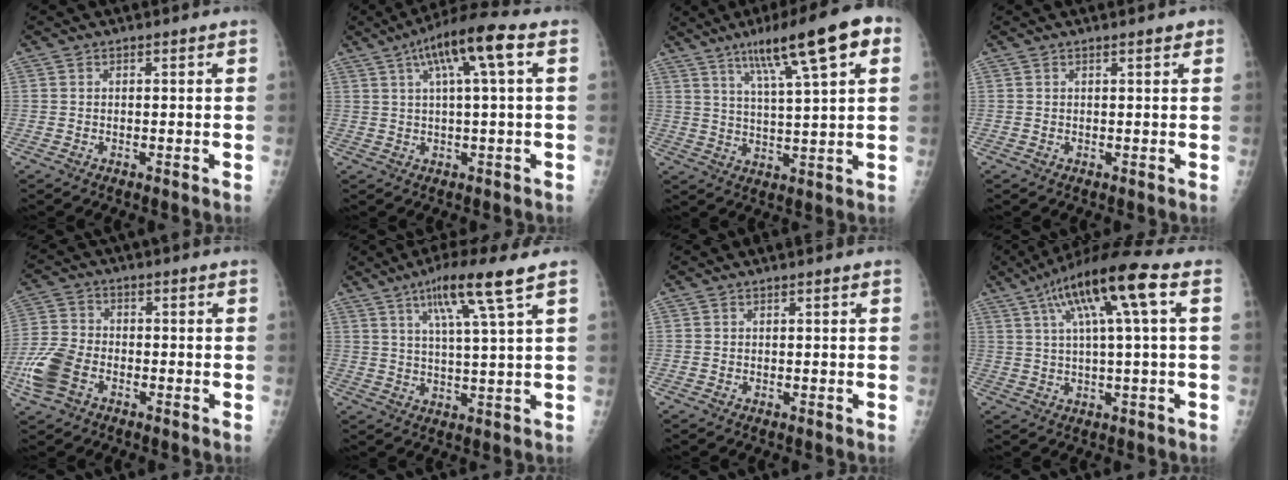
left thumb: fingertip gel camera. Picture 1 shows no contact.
{"total": 10.2, "force": [3.6, 1.3, 9.5], "torque": [-0.174, 0.025, 0.052]}
{"total": 16.0, "force": [7.7, 2.7, 13.8], "torque": [-0.205, -0.005, 0.120]}
{"total": 1.2, "force": [0.8, 0.3, 0.9], "torque": [-0.010, -0.002, 0.009]}
{"total": 8.8, "force": [-3.8, 5.7, 5.4], "torque": [-0.128, 0.014, -0.076]}
{"total": 10.1, "force": [5.4, -0.3, 8.5], "torque": [-0.153, -0.017, 0.096]}
{"total": 0.0}
{"total": 13.8, "force": [4.6, 1.8, 12.9], "torque": [-0.236, 0.028, 0.073]}